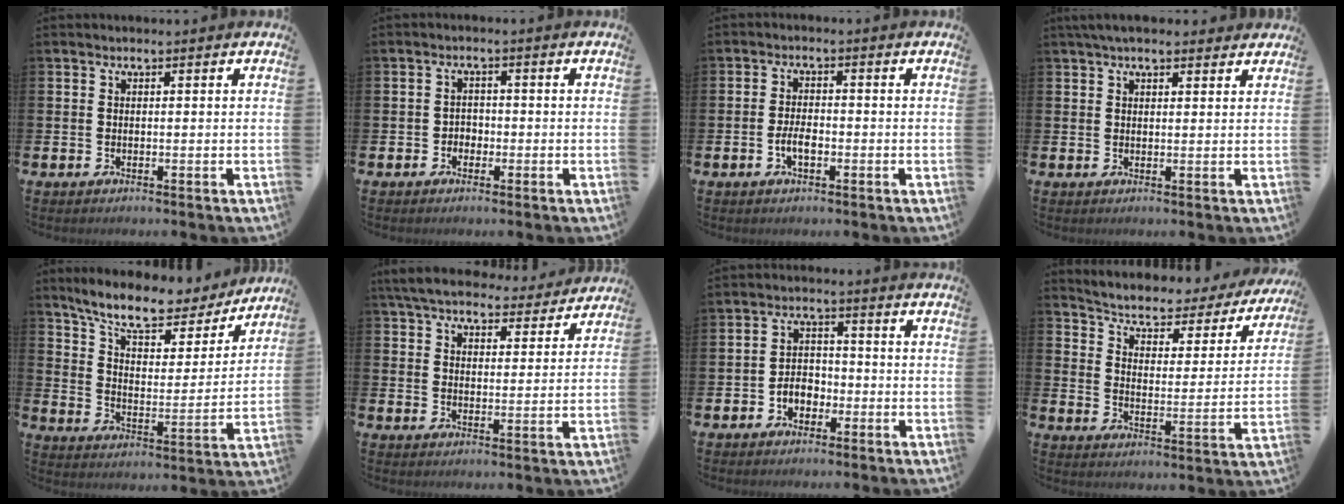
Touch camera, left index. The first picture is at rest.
{"total": 1.8, "force": [-1.0, 1.5, 0.4], "torque": [-0.008, 0.004, -0.024]}
{"total": 2.9, "force": [-0.9, 1.3, 2.4], "torque": [-0.042, 0.003, -0.017]}
{"total": 3.2, "force": [2.8, 0.9, 1.3], "torque": [-0.028, -0.003, 0.050]}
{"total": 10.1, "force": [8.9, 2.7, 3.9], "torque": [-0.099, -0.060, 0.152]}
{"total": 6.7, "force": [6.2, 1.6, 1.6], "torque": [-0.051, -0.039, 0.110]}
{"total": 3.3, "force": [-1.8, 2.4, 1.4], "torque": [-0.029, 0.008, -0.040]}
{"total": 4.4, "force": [3.9, 1.6, 1.3], "torque": [-0.052, -0.035, 0.056]}